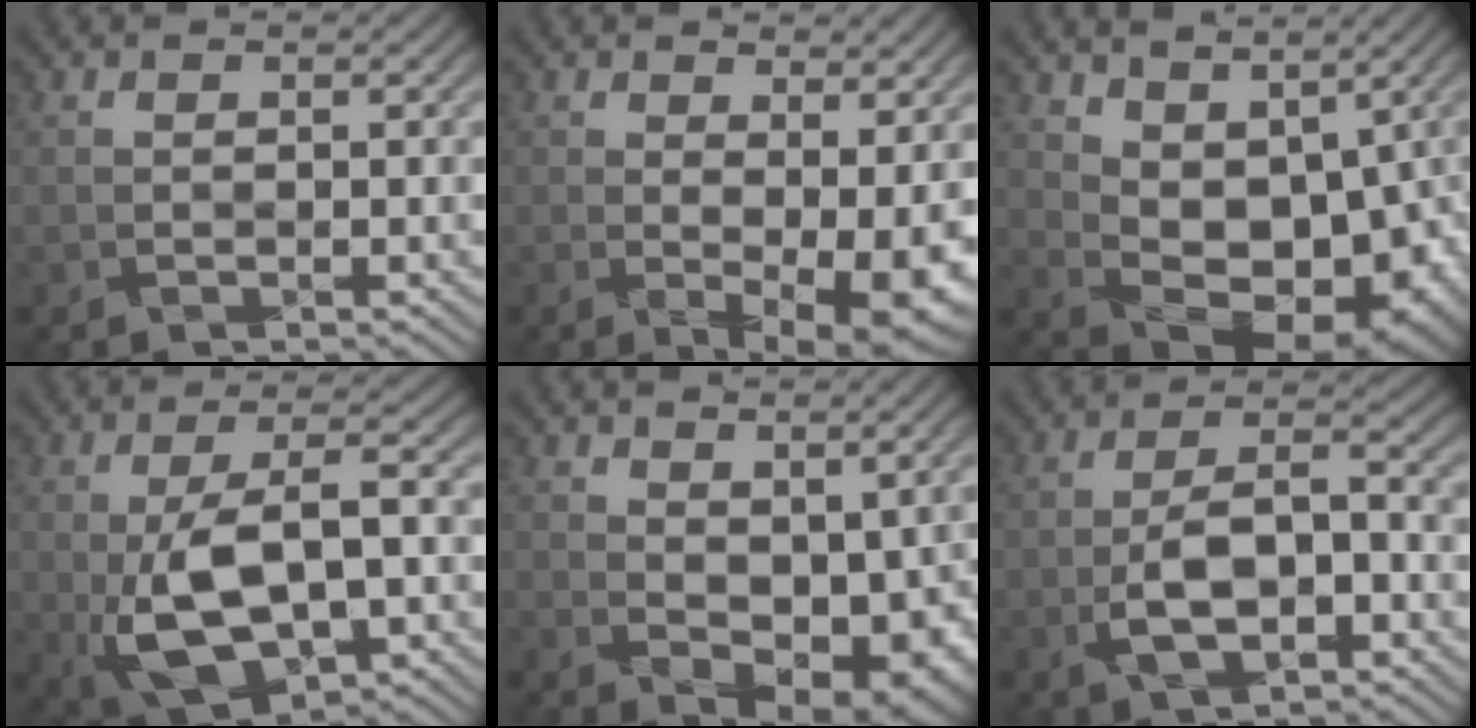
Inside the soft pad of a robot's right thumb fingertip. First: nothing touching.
{"total": 7.4, "force": [0.7, 2.8, 6.8], "torque": [-0.094, -0.008, 0.019]}
{"total": 10.4, "force": [2.6, 6.6, 7.6], "torque": [-0.117, -0.009, 0.060]}
{"total": 12.0, "force": [-2.8, 5.3, 10.4], "torque": [-0.205, -0.003, -0.050]}
{"total": 8.3, "force": [1.5, 4.6, 6.7], "torque": [-0.095, -0.007, 0.035]}
{"total": 7.5, "force": [-3.1, 3.3, 6.0], "torque": [-0.111, 0.005, -0.062]}